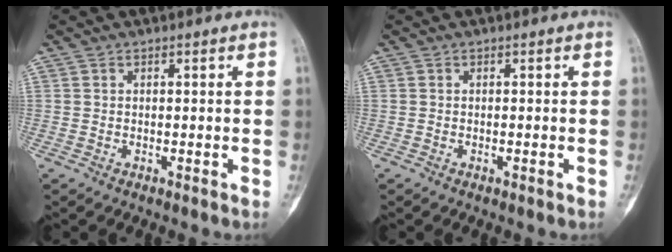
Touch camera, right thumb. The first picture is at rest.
{"total": 0.0}